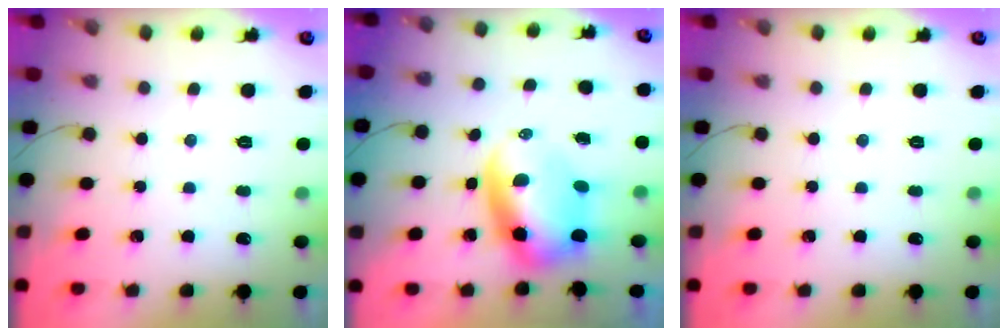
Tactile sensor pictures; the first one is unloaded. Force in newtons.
{"total": 7.6, "press": 7.3, "slide": 2.0}
{"total": 0.0}